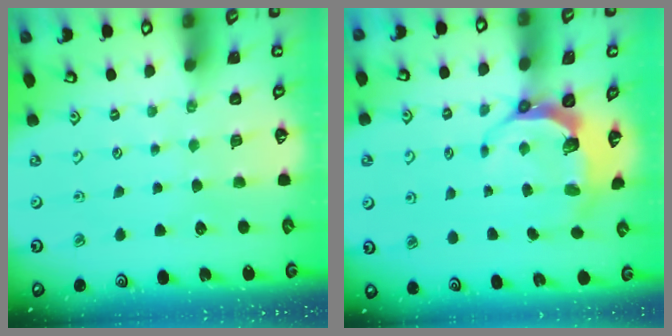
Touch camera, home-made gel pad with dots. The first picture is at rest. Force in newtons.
{"total": 7.5, "press": 6.3, "slide": 4.2}